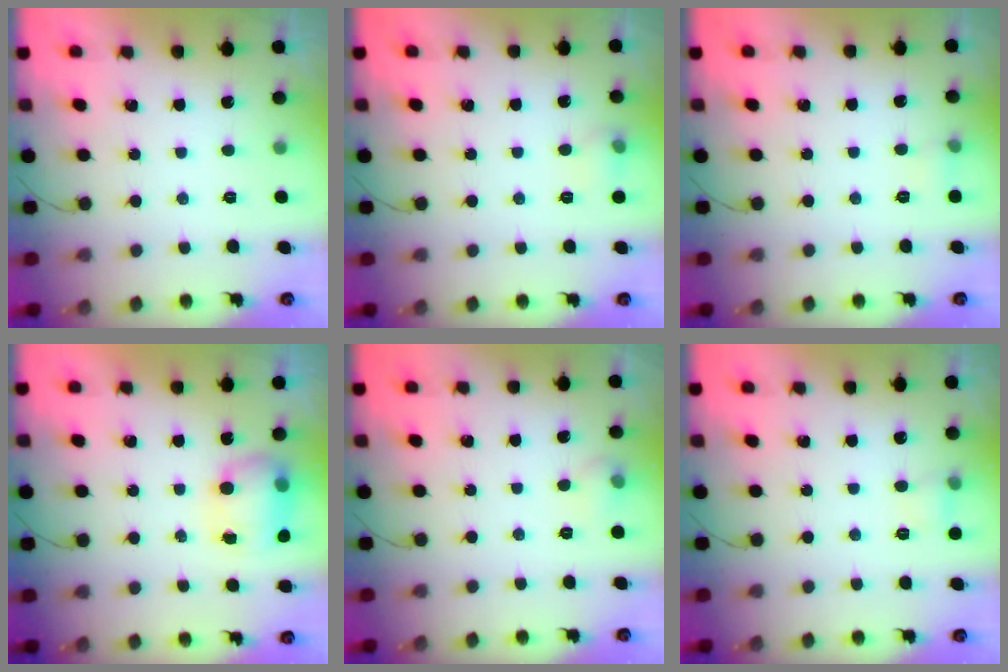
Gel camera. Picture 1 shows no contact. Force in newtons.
{"total": 5.3, "press": 5.0, "slide": 1.7}
{"total": 4.1, "press": 3.9, "slide": 1.4}
{"total": 8.6, "press": 8.5, "slide": 1.0}
{"total": 5.4, "press": 5.1, "slide": 1.7}
{"total": 4.5, "press": 4.3, "slide": 1.3}